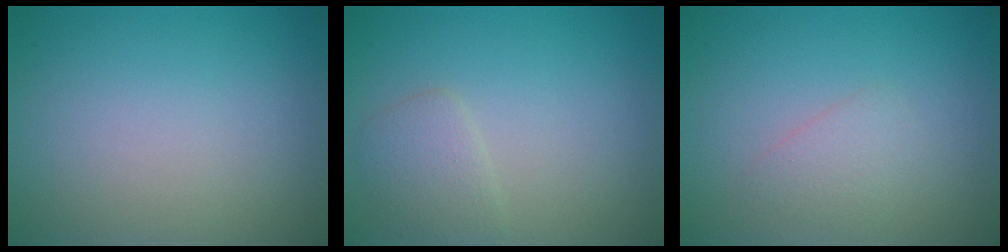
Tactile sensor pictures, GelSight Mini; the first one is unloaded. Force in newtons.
{"total": 1.9, "press": 1.9, "slide": 0.0}
{"total": 1.5, "press": 1.5, "slide": 0.0}